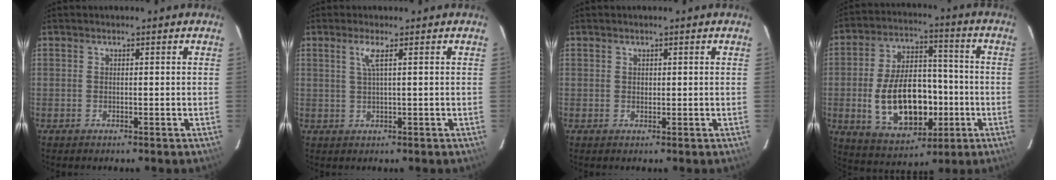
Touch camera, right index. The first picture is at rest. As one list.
[{"total": 2.4, "force": [0.9, -0.4, 2.1], "torque": [-0.041, -0.002, 0.019]}, {"total": 0.7, "force": [0.3, 0.6, 0.1], "torque": [0.001, 0.003, 0.005]}, {"total": 17.6, "force": [-3.7, 10.4, 13.8], "torque": [-0.270, 0.013, -0.036]}]